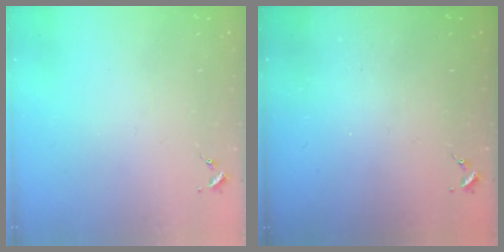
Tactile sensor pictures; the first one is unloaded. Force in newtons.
{"total": 0.0}